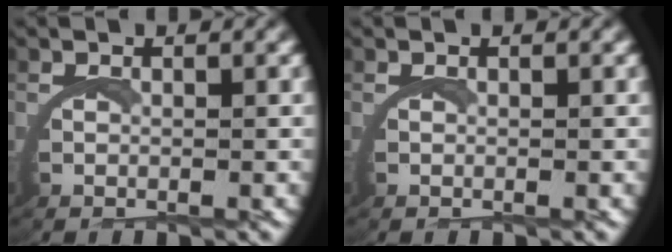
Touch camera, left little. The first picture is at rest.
{"total": 0.0}